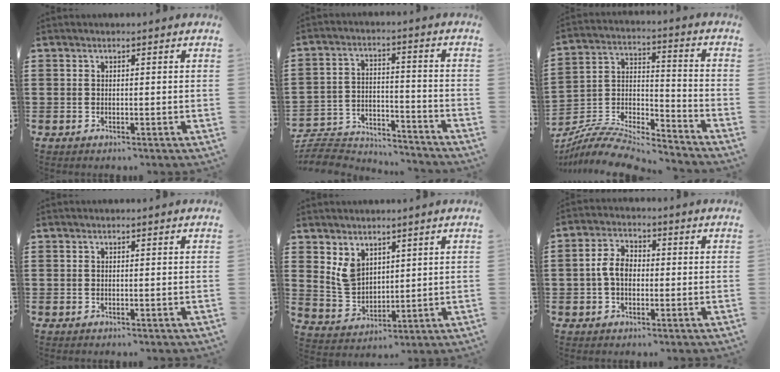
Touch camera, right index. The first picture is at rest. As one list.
[{"total": 7.4, "force": [-7.1, 1.3, 1.4], "torque": [-0.043, 0.011, -0.143]}, {"total": 8.6, "force": [-8.2, 1.4, 2.1], "torque": [-0.045, 0.006, -0.165]}, {"total": 0.0}, {"total": 4.9, "force": [3.0, 3.3, 2.1], "torque": [-0.062, 0.001, 0.056]}, {"total": 4.6, "force": [-0.5, 2.9, 3.5], "torque": [-0.083, 0.005, -0.015]}]